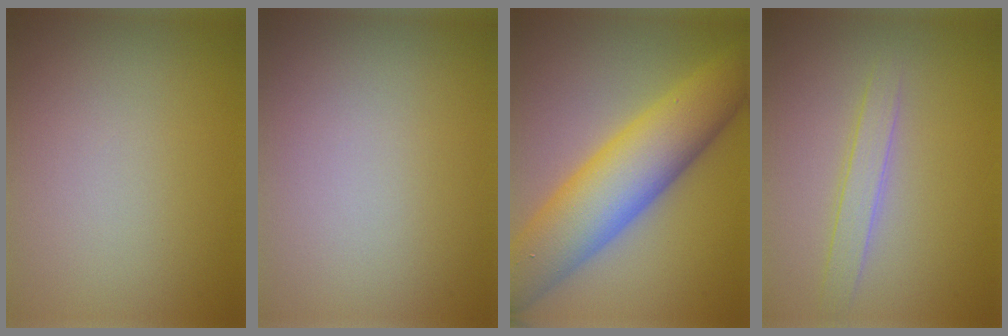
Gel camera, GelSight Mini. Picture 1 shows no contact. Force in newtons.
{"total": 0.0}
{"total": 9.8, "press": 9.8, "slide": 0.1}
{"total": 1.9, "press": 1.9, "slide": 0.1}